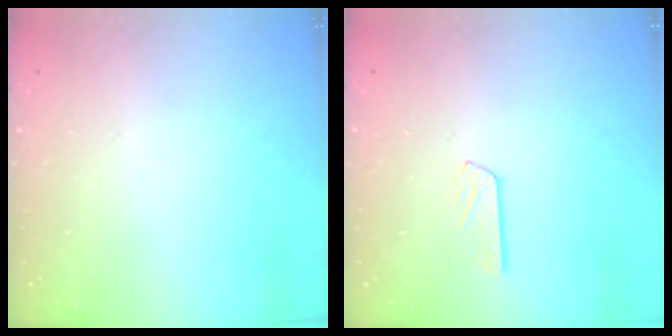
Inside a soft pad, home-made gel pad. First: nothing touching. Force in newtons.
{"total": 4.9, "press": 4.8, "slide": 0.5}